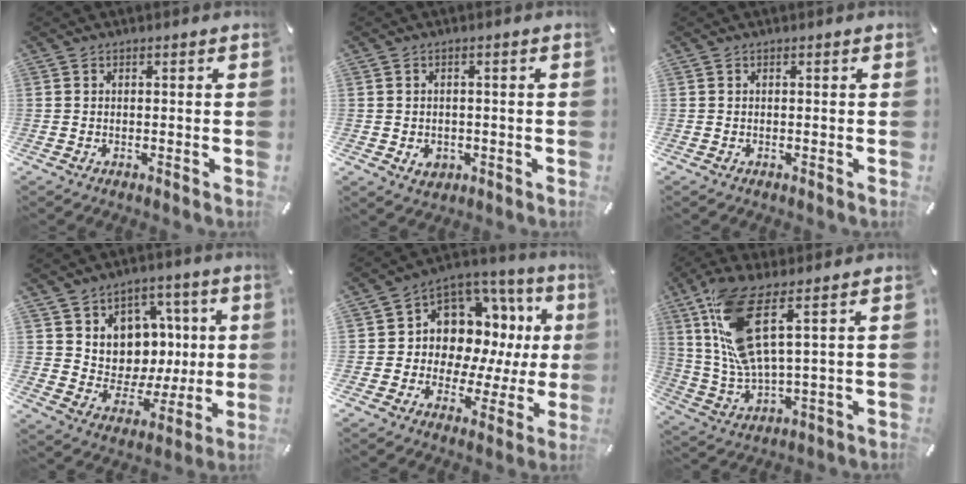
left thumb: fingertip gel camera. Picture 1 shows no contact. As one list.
[{"total": 3.1, "force": [-0.7, 2.6, 1.5], "torque": [-0.033, 0.001, -0.014]}, {"total": 0.0}, {"total": 10.4, "force": [2.9, 9.8, 1.8], "torque": [-0.031, -0.038, 0.064]}, {"total": 11.3, "force": [4.5, 9.2, 4.8], "torque": [-0.071, -0.064, 0.085]}, {"total": 14.4, "force": [5.8, 4.0, 12.5], "torque": [-0.279, -0.022, 0.096]}]